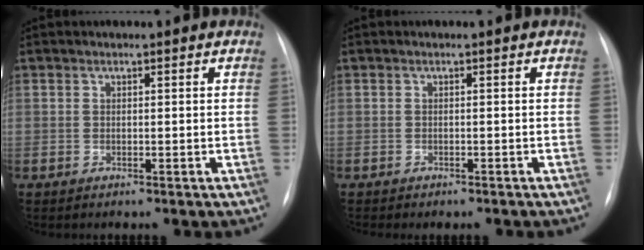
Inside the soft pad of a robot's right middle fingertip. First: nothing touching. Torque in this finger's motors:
{"motor_torque": [0.80, -0.77, 0.12, 0.07]}